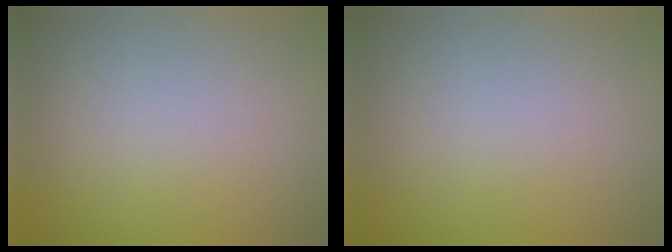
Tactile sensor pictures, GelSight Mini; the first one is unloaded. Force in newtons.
{"total": 0.0}